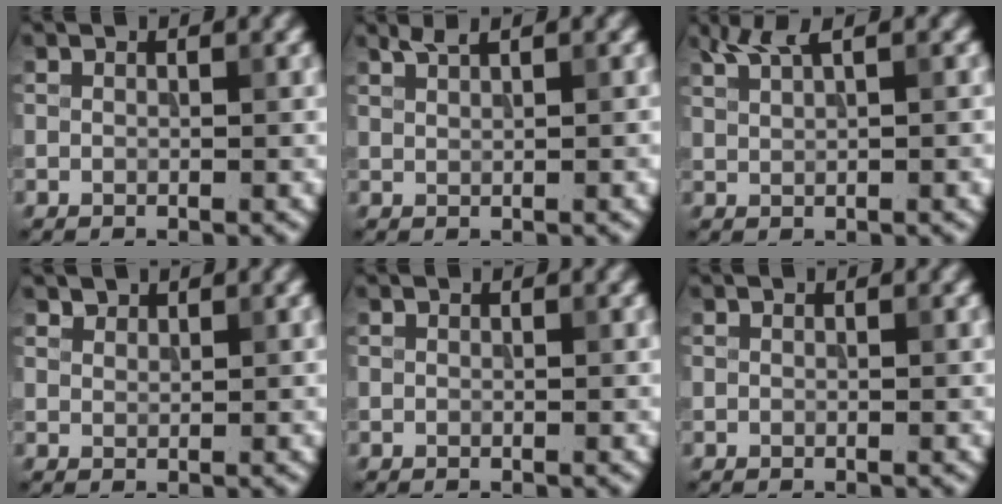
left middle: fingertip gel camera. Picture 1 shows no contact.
{"total": 1.9, "force": [1.2, 0.4, 1.4], "torque": [-0.020, 0.002, 0.026]}
{"total": 3.5, "force": [1.9, 0.8, 2.7], "torque": [-0.046, 0.008, 0.041]}
{"total": 1.2, "force": [1.1, 0.4, 0.1], "torque": [-0.002, 0.000, 0.023]}
{"total": 0.0}
{"total": 0.0}